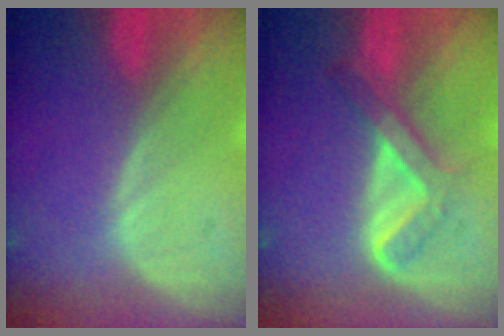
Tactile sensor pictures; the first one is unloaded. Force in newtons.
{"total": 5.4, "press": 5.0, "slide": 2.0}